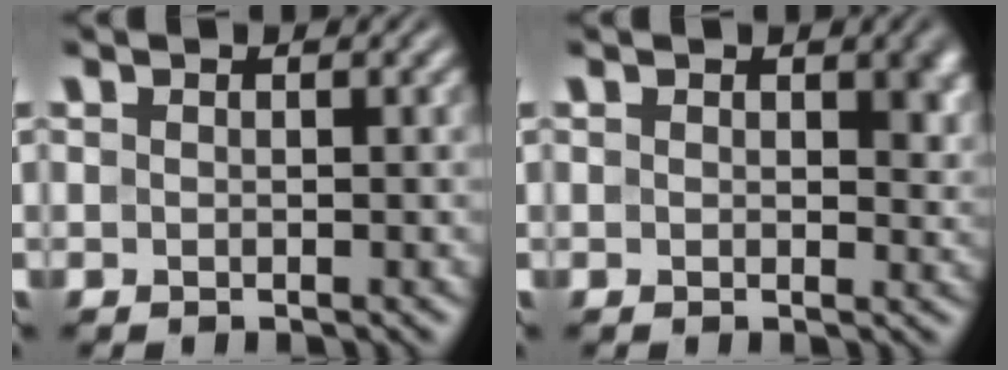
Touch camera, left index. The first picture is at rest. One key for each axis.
{"total": 3.3, "fx": 1.0, "fy": 1.9, "fz": 2.5, "tx": -0.026, "ty": -0.002, "tz": 0.012}